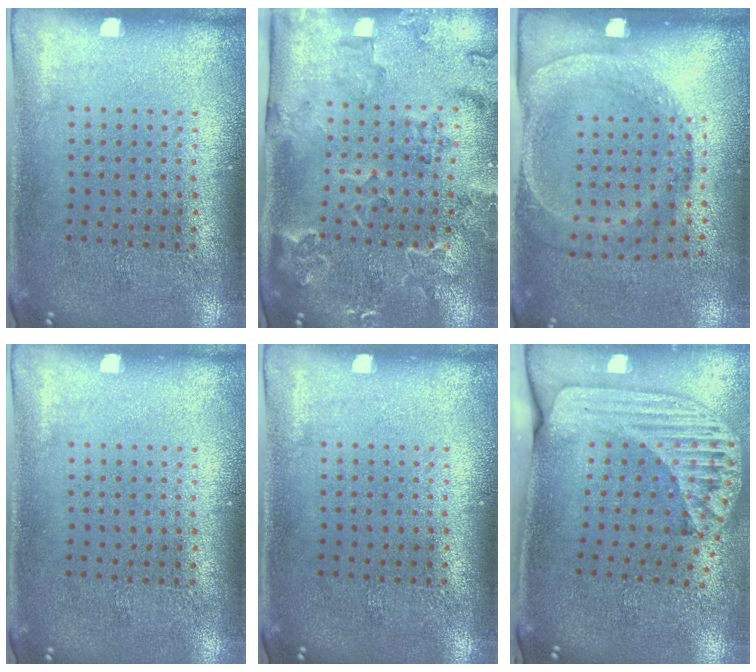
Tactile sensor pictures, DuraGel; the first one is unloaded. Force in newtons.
{"total": 2.3, "press": 2.3, "slide": 0.4}
{"total": 1.8, "press": 1.2, "slide": 1.4}
{"total": 0.0}
{"total": 0.0}
{"total": 2.4, "press": 1.7, "slide": 1.6}